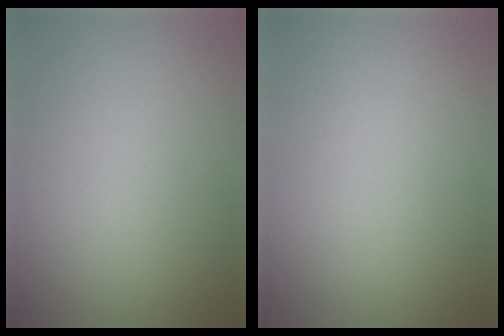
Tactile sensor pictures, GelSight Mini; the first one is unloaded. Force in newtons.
{"total": 0.0}